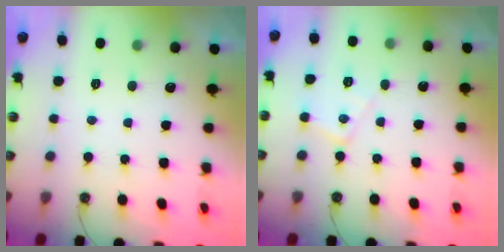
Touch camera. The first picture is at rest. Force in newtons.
{"total": 8.5, "press": 8.5, "slide": 0.6}